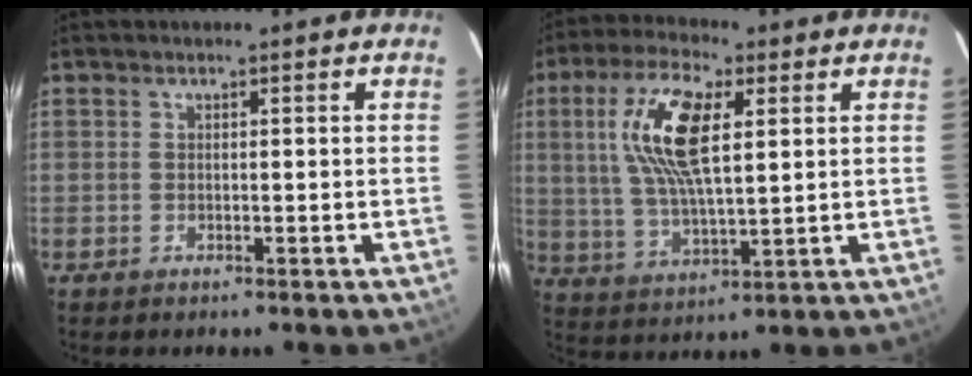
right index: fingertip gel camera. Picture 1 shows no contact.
{"total": 13.8, "force": [3.9, 4.7, 12.4], "torque": [-0.245, 0.012, 0.077]}